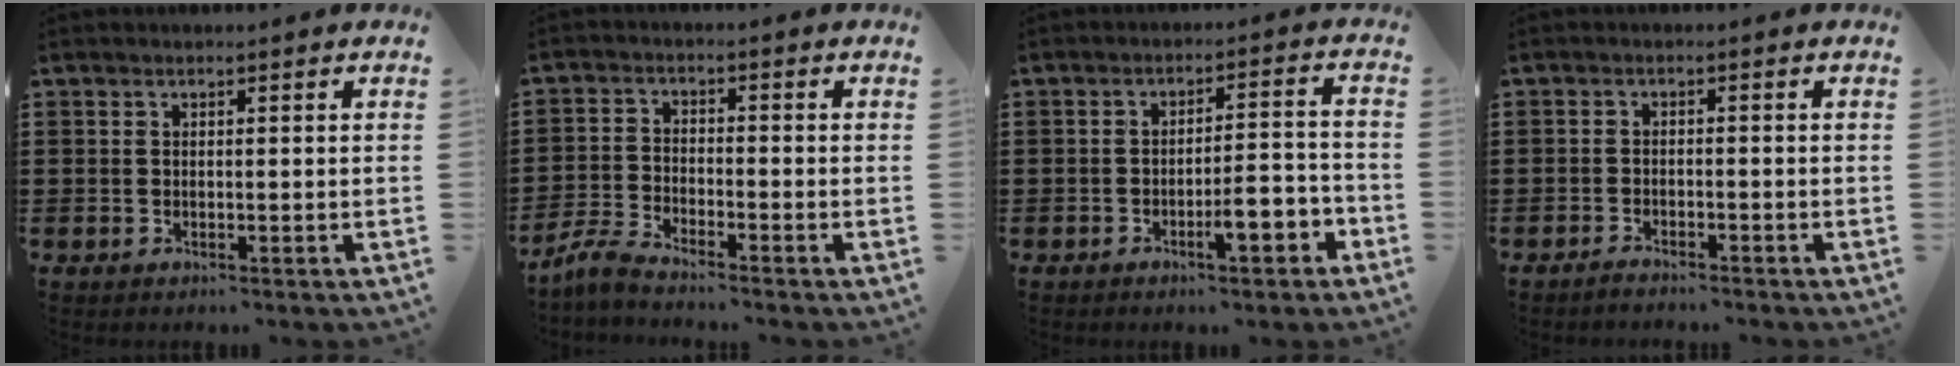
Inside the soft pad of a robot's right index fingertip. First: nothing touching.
{"total": 3.9, "force": [-3.7, -0.2, 1.1], "torque": [-0.043, -0.009, -0.080]}
{"total": 5.6, "force": [-3.0, 1.3, 4.6], "torque": [-0.073, 0.004, -0.052]}
{"total": 1.5, "force": [-1.5, 0.0, 0.1], "torque": [-0.006, 0.002, -0.030]}